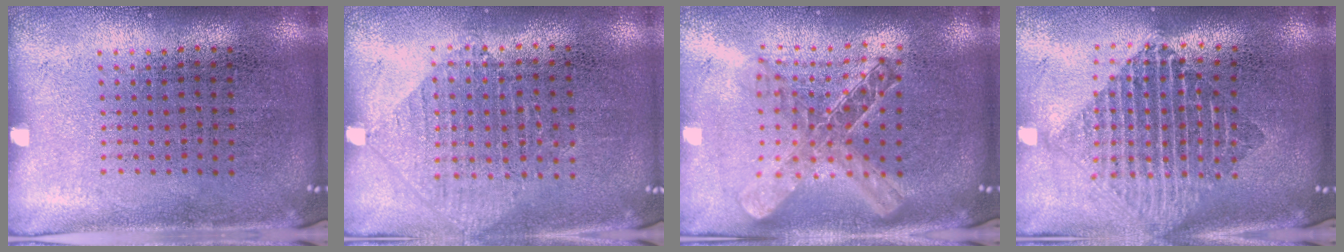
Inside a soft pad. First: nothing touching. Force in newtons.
{"total": 0.9, "press": 0.9, "slide": 0.2}
{"total": 1.9, "press": 1.6, "slide": 1.0}
{"total": 1.9, "press": 1.6, "slide": 1.1}